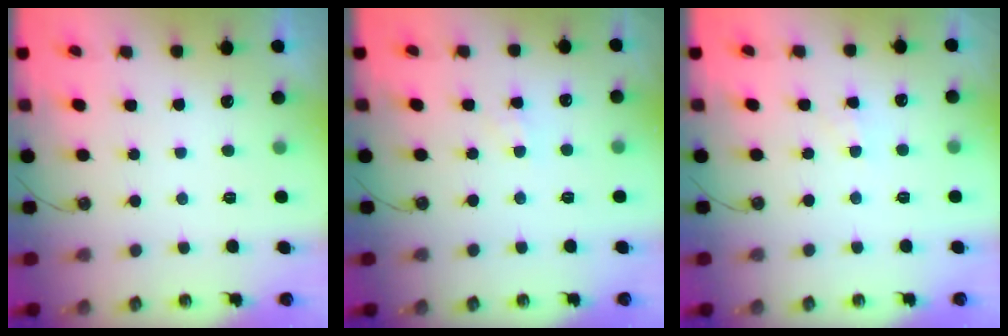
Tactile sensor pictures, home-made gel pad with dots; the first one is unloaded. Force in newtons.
{"total": 3.9, "press": 3.8, "slide": 0.5}
{"total": 3.8, "press": 3.7, "slide": 0.5}